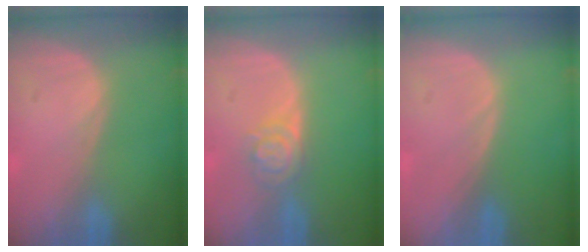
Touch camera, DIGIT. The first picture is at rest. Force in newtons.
{"total": 4.0, "press": 3.7, "slide": 1.5}
{"total": 0.0}